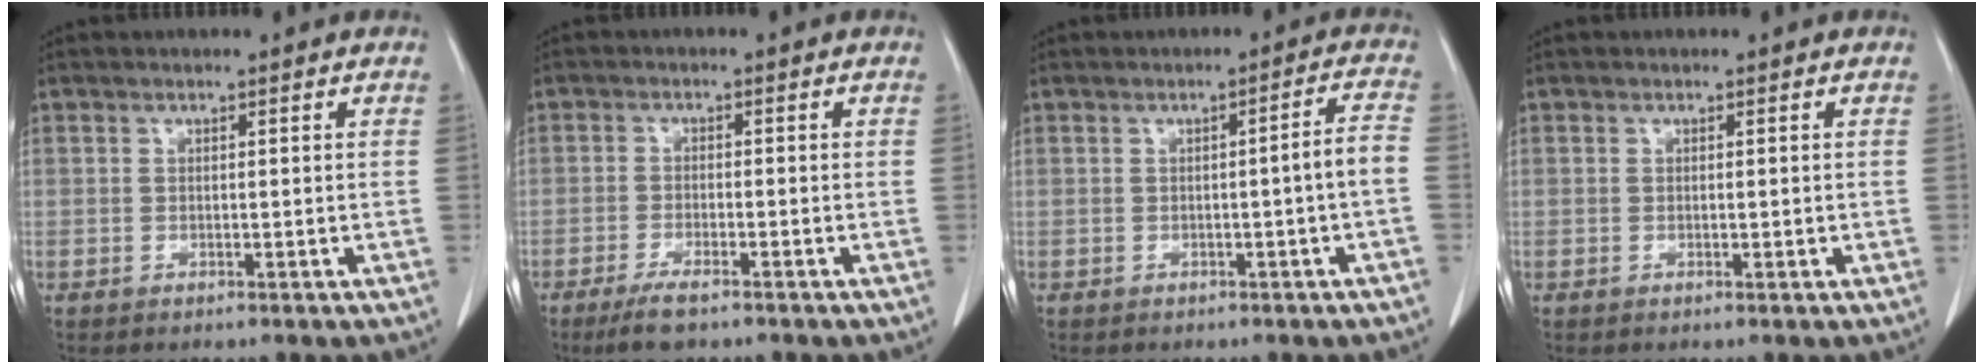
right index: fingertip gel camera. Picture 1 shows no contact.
{"total": 4.5, "force": [-3.3, 0.8, 3.0], "torque": [-0.064, -0.009, -0.058]}
{"total": 3.6, "force": [-1.0, -0.5, 3.4], "torque": [-0.046, 0.010, -0.015]}
{"total": 0.0}